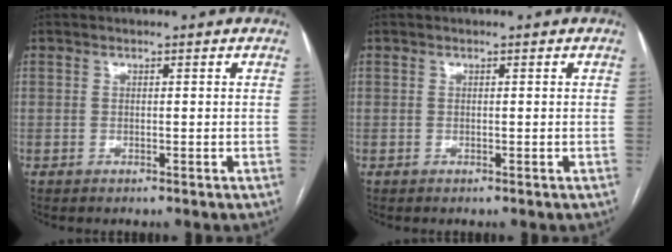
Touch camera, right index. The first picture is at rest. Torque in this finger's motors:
{"motor_torque": [0.04, 0.01, 0.00, 0.01]}